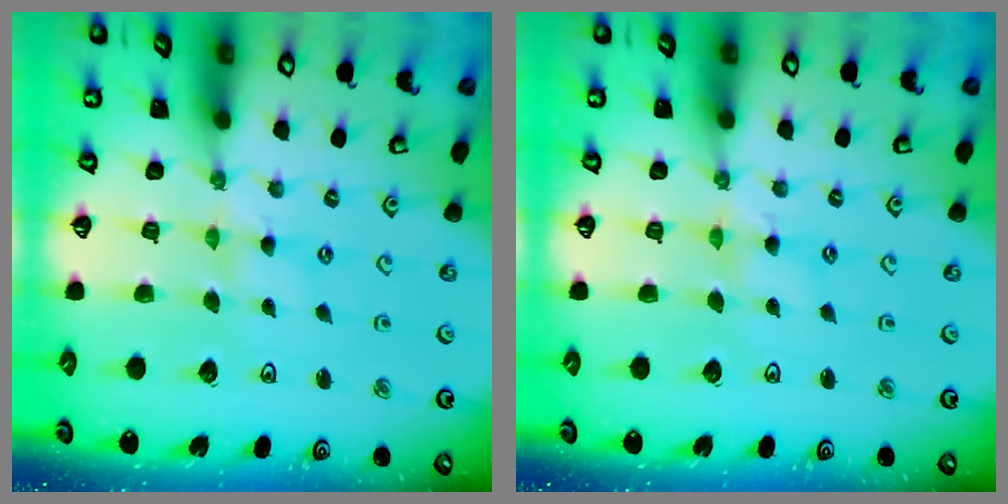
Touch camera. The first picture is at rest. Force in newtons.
{"total": 0.7, "press": 0.6, "slide": 0.2}